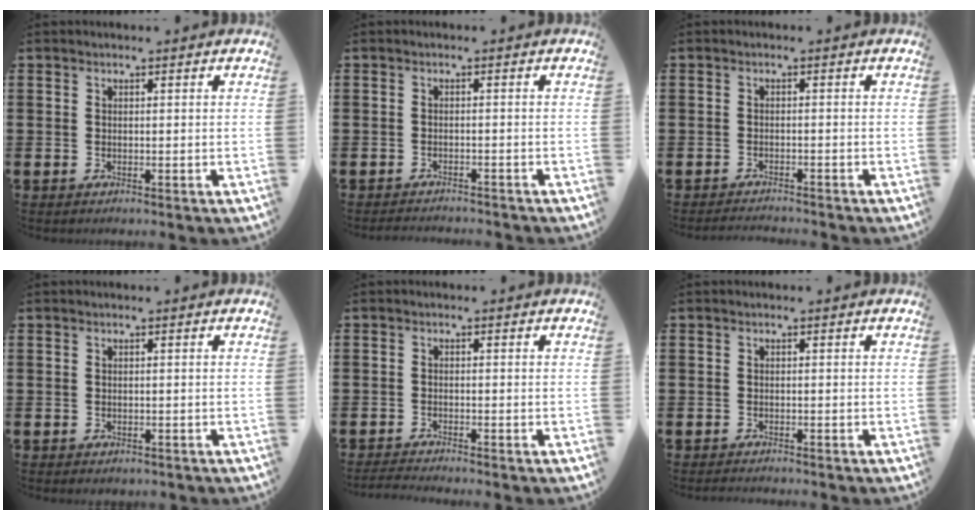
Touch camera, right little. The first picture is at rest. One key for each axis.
{"total": 1.2, "fx": -1.2, "fy": 0.0, "fz": -0.1, "tx": -0.003, "ty": 0.001, "tz": -0.024}
{"total": 1.3, "fx": -1.3, "fy": -0.1, "fz": 0.0, "tx": -0.003, "ty": 0.001, "tz": -0.025}
{"total": 0.0}
{"total": 1.3, "fx": -1.2, "fy": 0.0, "fz": 0.4, "tx": -0.007, "ty": 0.001, "tz": -0.023}
{"total": 0.6, "fx": -0.6, "fy": 0.0, "fz": 0.0, "tx": 0.007, "ty": -0.007, "tz": -0.013}